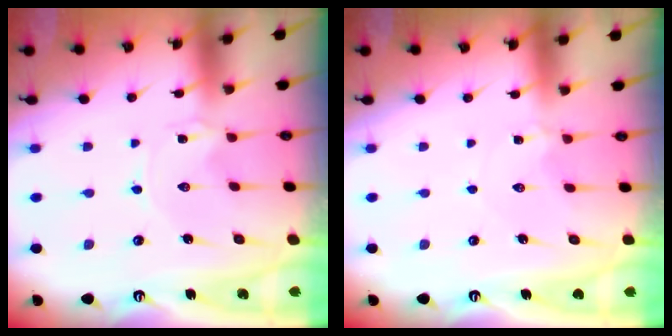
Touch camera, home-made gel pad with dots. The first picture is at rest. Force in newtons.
{"total": 2.3, "press": 2.3, "slide": 0.3}